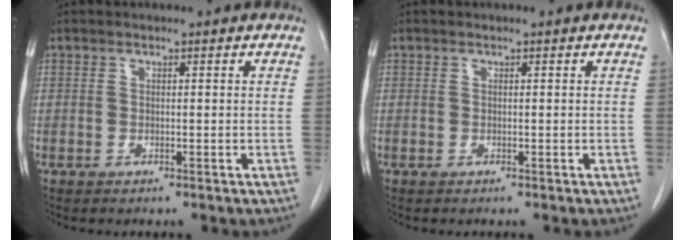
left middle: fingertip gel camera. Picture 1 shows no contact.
{"total": 0.0}